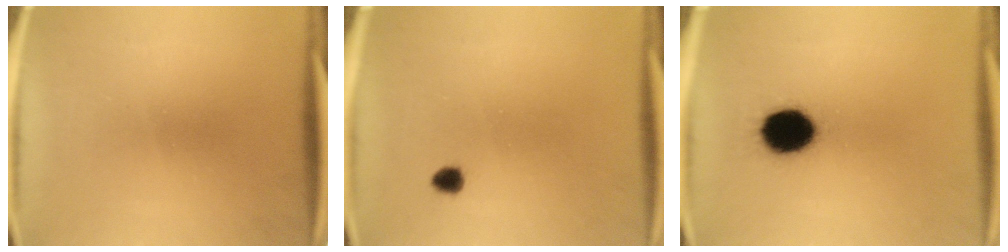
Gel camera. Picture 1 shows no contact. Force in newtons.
{"total": 1.6}
{"total": 13.4}